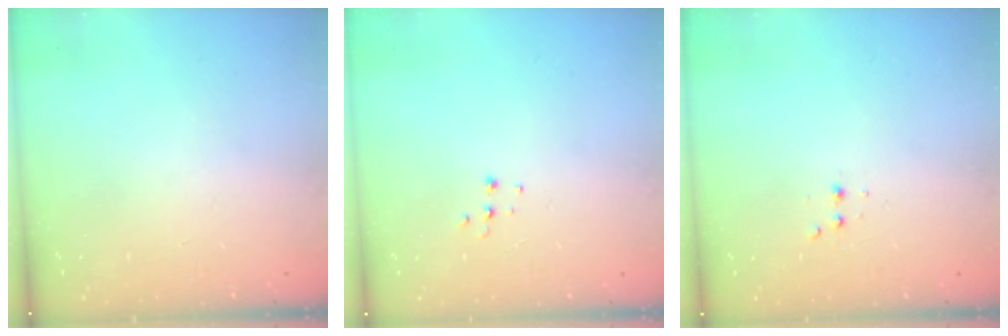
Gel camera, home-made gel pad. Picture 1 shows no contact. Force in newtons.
{"total": 4.9, "press": 4.9, "slide": 0.7}
{"total": 2.5, "press": 2.4, "slide": 0.5}